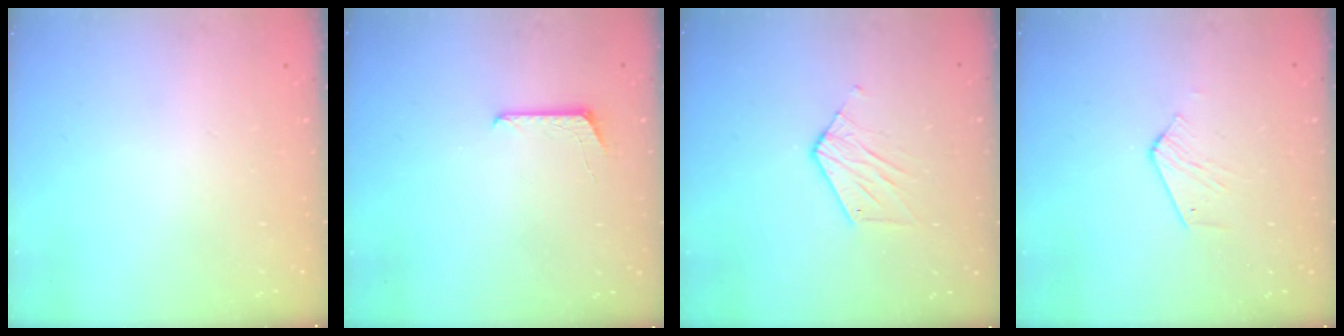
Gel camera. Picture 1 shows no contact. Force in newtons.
{"total": 6.1, "press": 6.1, "slide": 0.6}
{"total": 6.9, "press": 6.9, "slide": 0.4}
{"total": 2.6, "press": 2.6, "slide": 0.2}